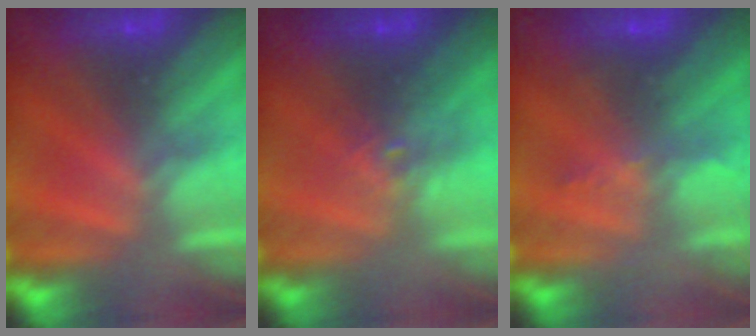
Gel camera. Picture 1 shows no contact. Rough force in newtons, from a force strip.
{"total": 2.1}
{"total": 2.3}